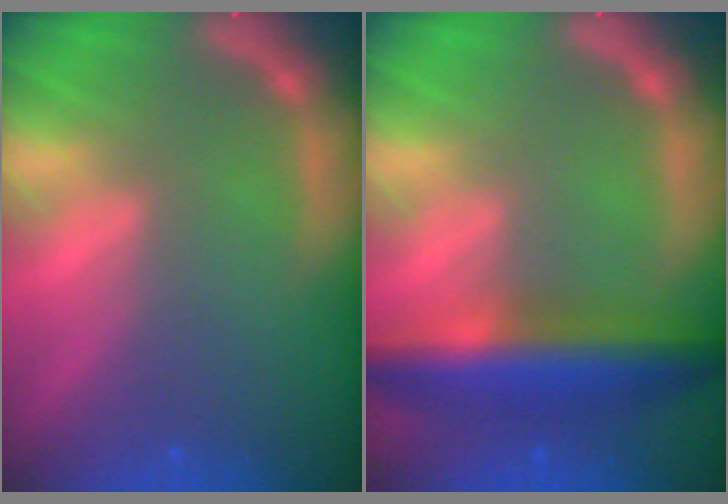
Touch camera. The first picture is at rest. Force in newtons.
{"total": 7.5}